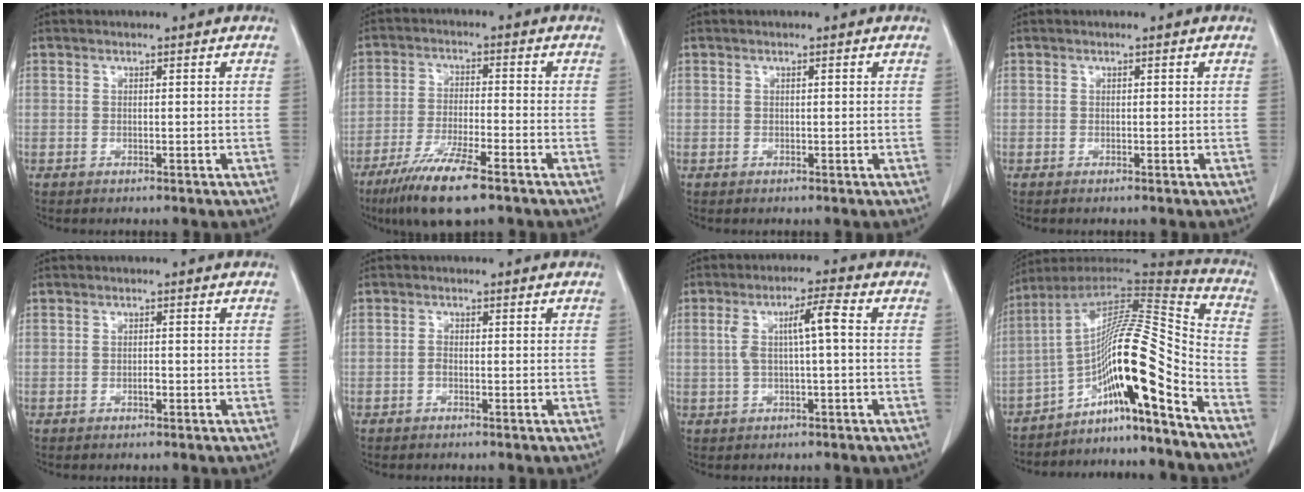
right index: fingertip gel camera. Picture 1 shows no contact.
{"total": 10.1, "force": [-6.7, 1.1, 7.4], "torque": [-0.141, -0.025, -0.119]}
{"total": 0.0}
{"total": 0.0}
{"total": 0.9, "force": [-0.5, 0.3, 0.7], "torque": [-0.013, 0.002, -0.008]}
{"total": 0.8, "force": [-0.5, 0.3, 0.6], "torque": [-0.008, 0.003, -0.012]}
{"total": 5.7, "force": [0.6, 0.7, 5.6], "torque": [-0.108, 0.023, 0.012]}
{"total": 17.0, "force": [-10.0, -0.3, 13.7], "torque": [-0.231, 0.021, -0.169]}